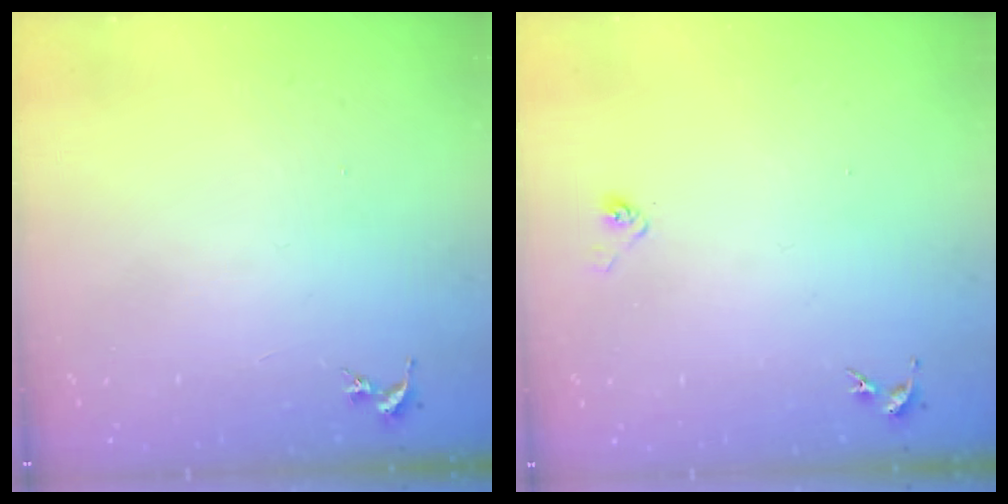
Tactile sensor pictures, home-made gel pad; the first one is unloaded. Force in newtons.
{"total": 3.8, "press": 3.7, "slide": 1.0}